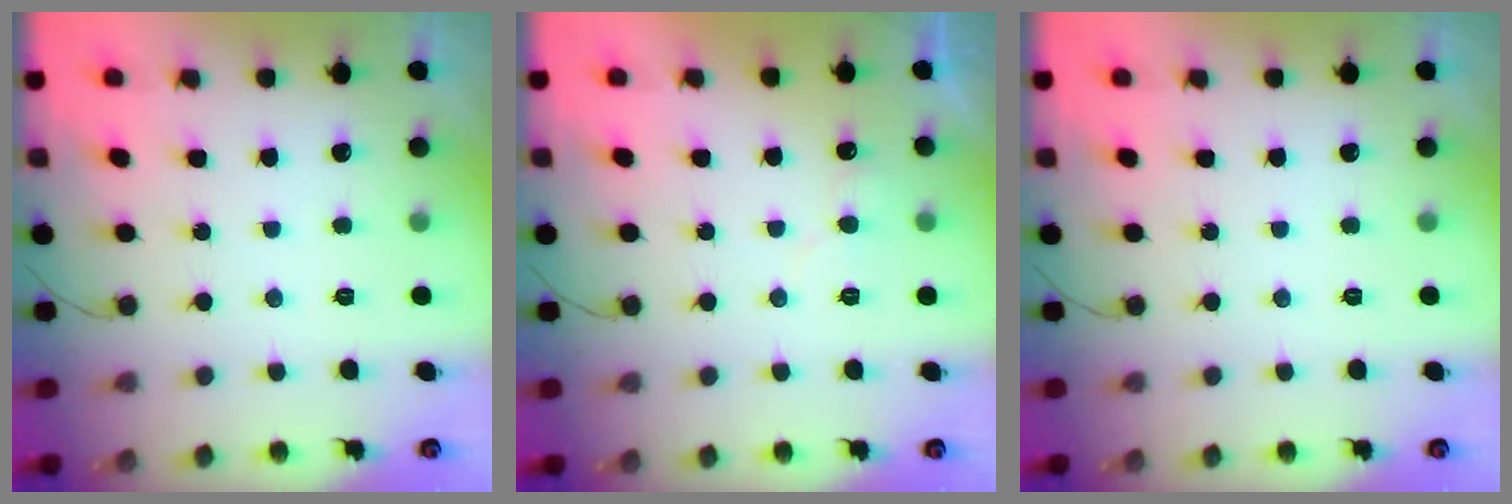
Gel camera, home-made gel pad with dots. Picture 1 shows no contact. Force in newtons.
{"total": 6.0, "press": 6.0, "slide": 0.6}
{"total": 0.0}